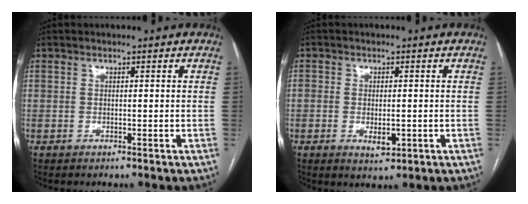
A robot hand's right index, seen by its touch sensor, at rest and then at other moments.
{"total": 4.3, "force": [-1.0, 2.4, 3.4], "torque": [-0.058, -0.004, -0.009]}